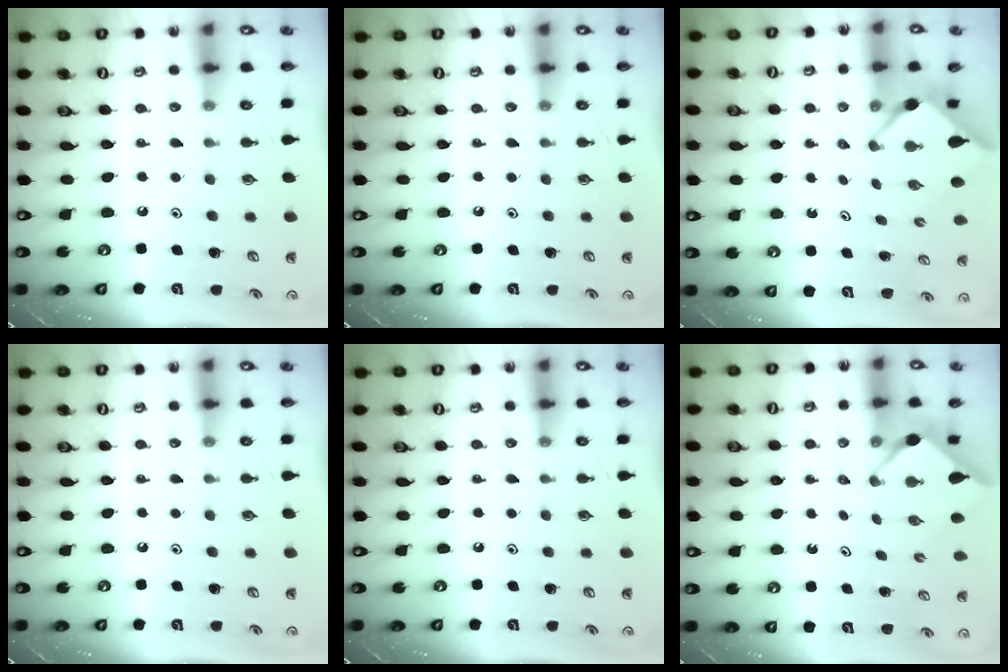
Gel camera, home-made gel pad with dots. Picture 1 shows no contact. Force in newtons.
{"total": 0.0}
{"total": 2.7, "press": 2.7, "slide": 0.3}
{"total": 0.0}
{"total": 0.0}
{"total": 2.6, "press": 2.5, "slide": 0.4}